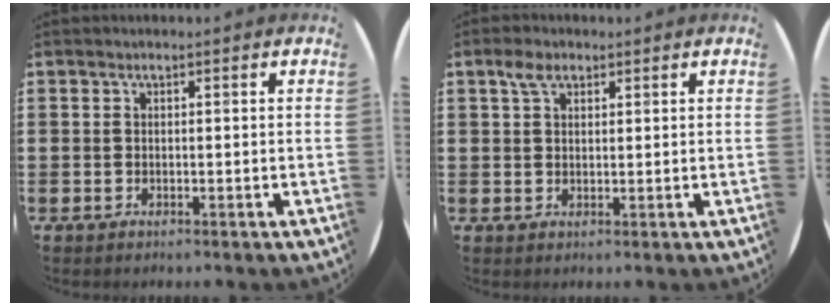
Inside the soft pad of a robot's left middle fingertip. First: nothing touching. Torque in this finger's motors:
{"motor_torque": [0.56, -0.65, 0.12, 0.02]}